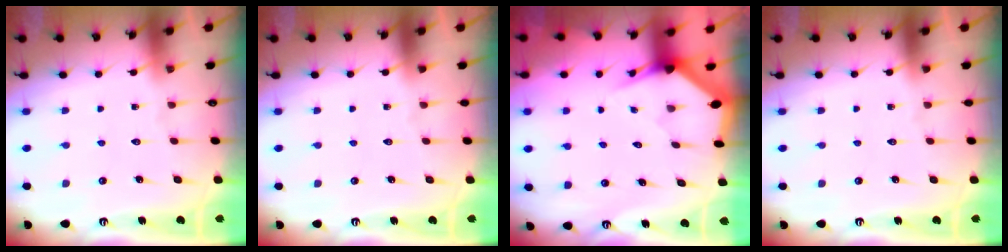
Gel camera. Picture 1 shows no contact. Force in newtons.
{"total": 0.0}
{"total": 2.9, "press": 2.9, "slide": 0.1}
{"total": 0.0}